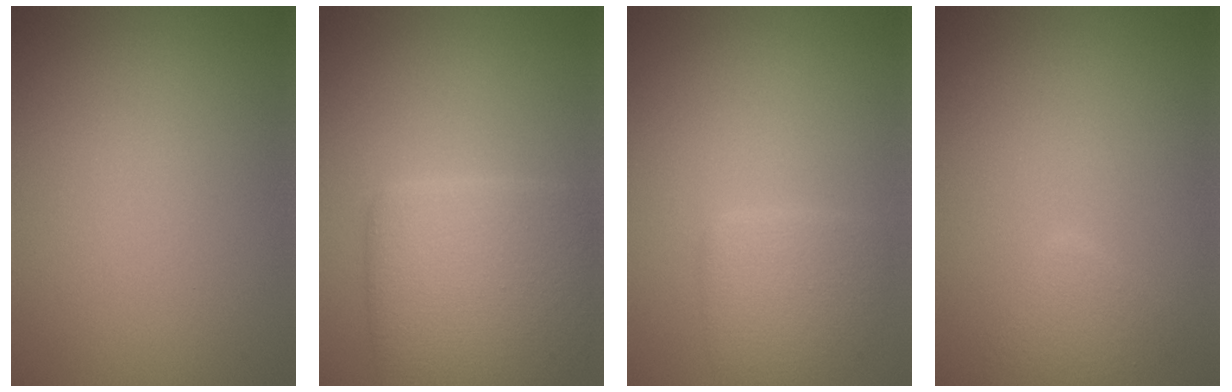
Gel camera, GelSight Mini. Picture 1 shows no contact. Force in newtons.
{"total": 6.3, "press": 6.3, "slide": 0.5}
{"total": 2.8, "press": 2.8, "slide": 0.1}
{"total": 1.9, "press": 1.9, "slide": 0.2}